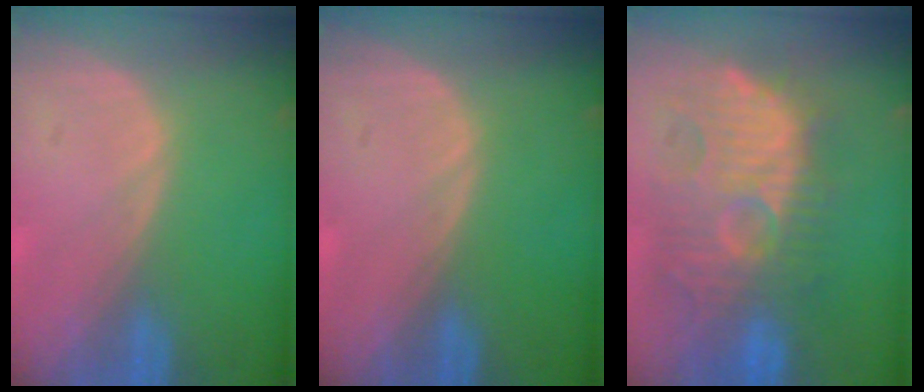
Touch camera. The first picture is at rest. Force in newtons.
{"total": 0.0}
{"total": 11.7, "press": 11.5, "slide": 2.4}